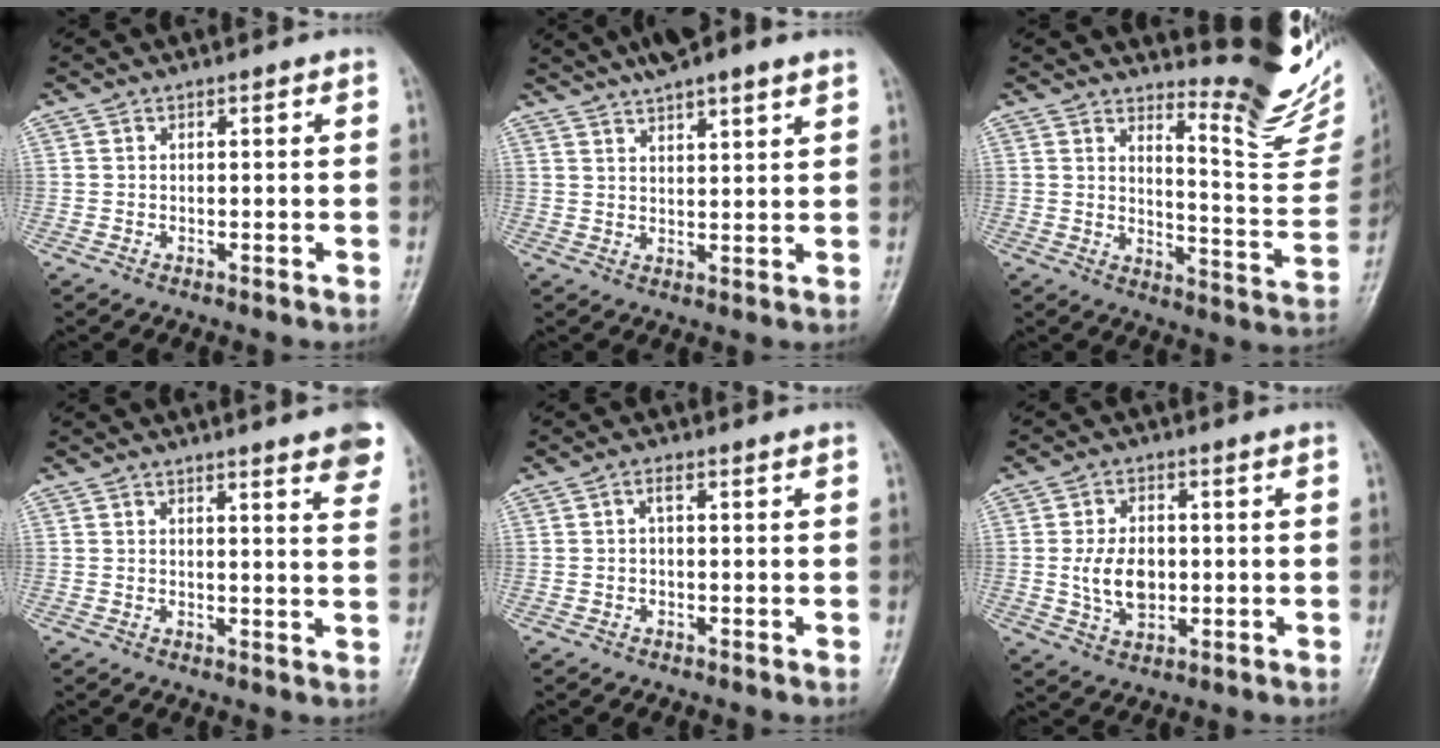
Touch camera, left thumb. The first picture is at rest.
{"total": 10.1, "force": [7.5, 2.0, 6.5], "torque": [-0.087, -0.001, 0.115]}
{"total": 13.9, "force": [12.2, 2.6, 6.0], "torque": [-0.053, -0.139, 0.154]}
{"total": 10.3, "force": [7.7, 1.7, 6.7], "torque": [-0.056, -0.030, 0.075]}
{"total": 1.3, "force": [0.3, 0.4, 1.2], "torque": [-0.022, 0.008, 0.005]}
{"total": 7.4, "force": [-0.1, 4.8, 5.7], "torque": [-0.095, -0.001, 0.005]}